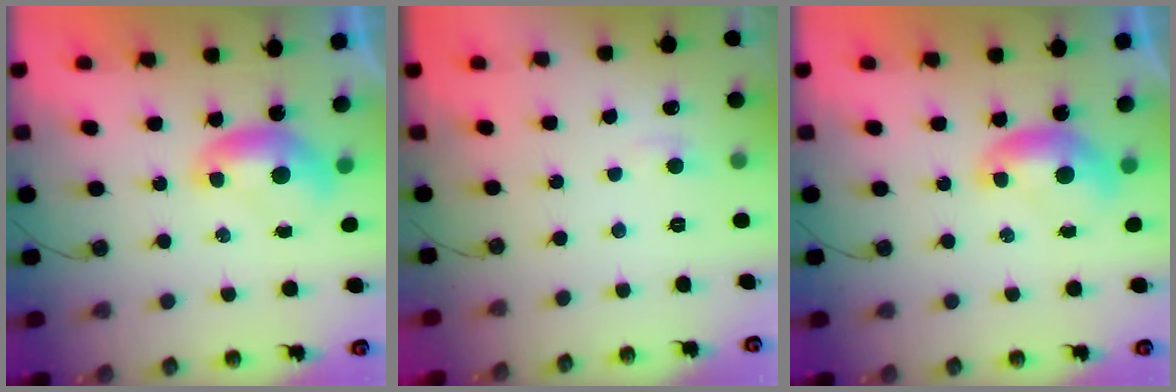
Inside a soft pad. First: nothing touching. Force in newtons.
{"total": 1.4, "press": 1.3, "slide": 0.6}
{"total": 0.0}